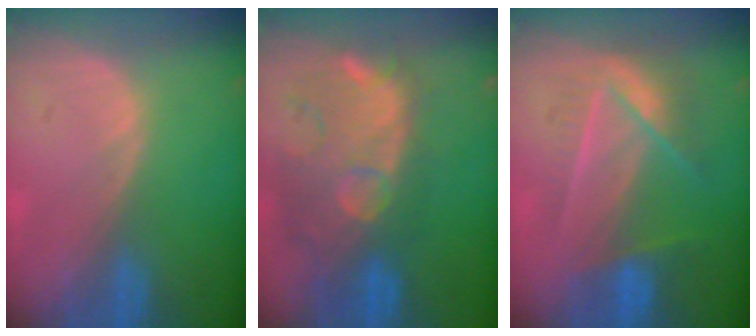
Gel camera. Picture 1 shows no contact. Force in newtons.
{"total": 12.5, "press": 11.2, "slide": 5.4}
{"total": 7.3, "press": 6.6, "slide": 3.0}